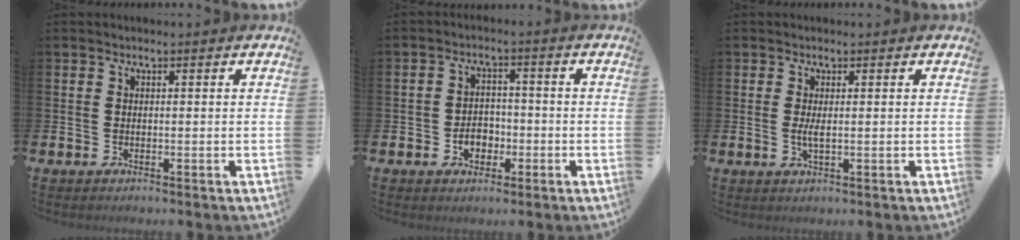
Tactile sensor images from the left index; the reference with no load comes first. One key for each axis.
{"total": 3.7, "fx": -1.2, "fy": 2.7, "fz": 2.3, "tx": -0.023, "ty": -0.005, "tz": -0.029}
{"total": 1.7, "fx": 0.1, "fy": 0.4, "fz": 1.6, "tx": -0.026, "ty": -0.003, "tz": -0.001}